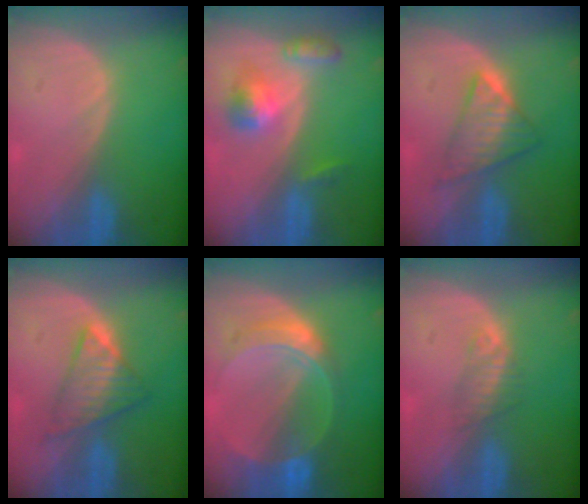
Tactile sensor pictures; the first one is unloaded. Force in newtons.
{"total": 5.6, "press": 5.1, "slide": 2.4}
{"total": 5.9, "press": 5.9, "slide": 0.7}
{"total": 6.0, "press": 6.0, "slide": 0.8}
{"total": 7.3, "press": 6.5, "slide": 3.4}
{"total": 2.3, "press": 2.1, "slide": 0.8}